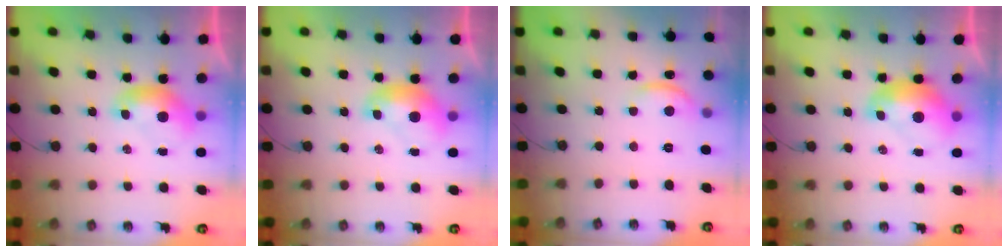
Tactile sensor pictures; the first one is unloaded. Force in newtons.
{"total": 1.1, "press": 1.1, "slide": 0.2}
{"total": 2.7, "press": 2.7, "slide": 0.4}
{"total": 2.6, "press": 2.5, "slide": 0.7}